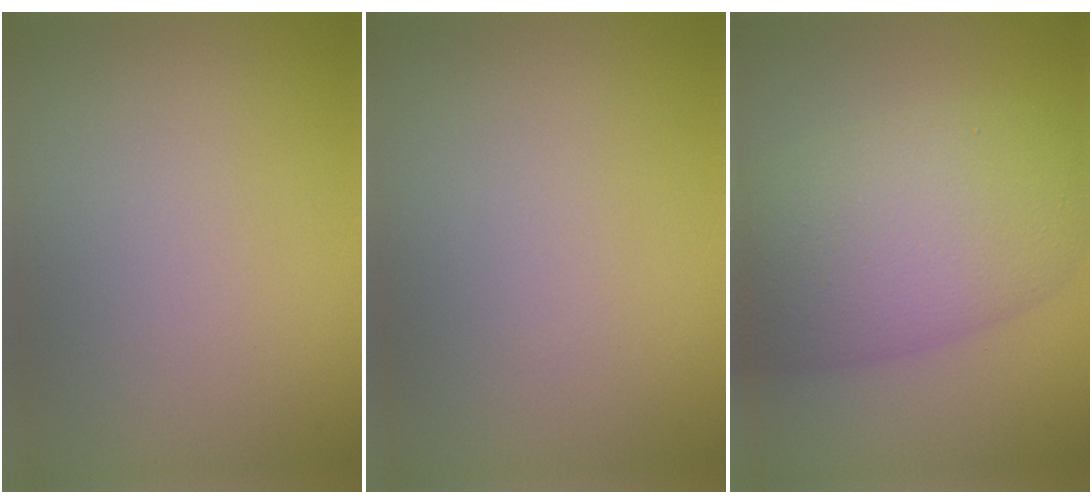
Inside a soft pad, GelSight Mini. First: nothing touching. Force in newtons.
{"total": 0.0}
{"total": 10.1, "press": 10.1, "slide": 0.3}